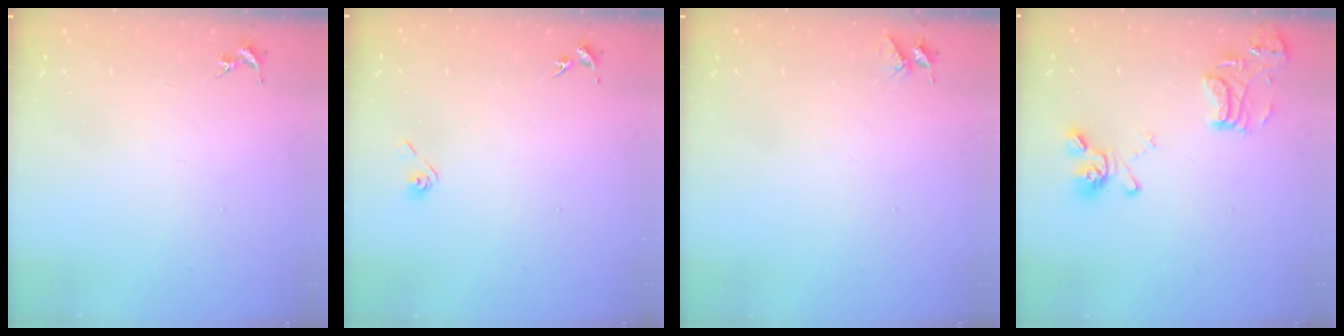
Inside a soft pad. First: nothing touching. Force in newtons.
{"total": 4.0, "press": 3.6, "slide": 1.9}
{"total": 3.7, "press": 3.7, "slide": 0.3}
{"total": 14.4, "press": 14.2, "slide": 2.0}